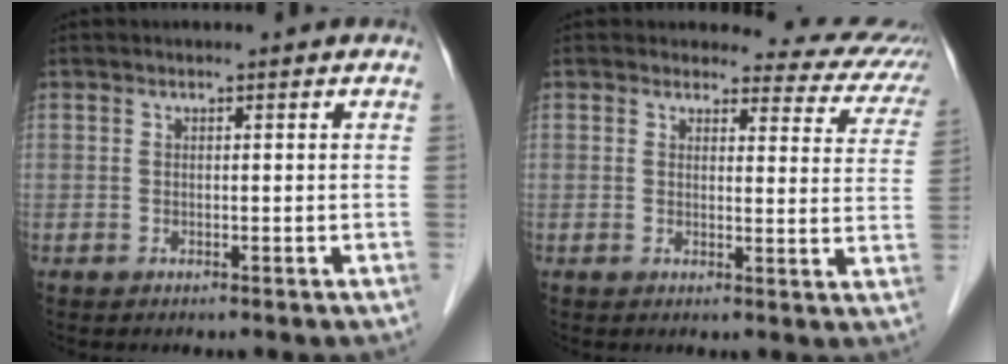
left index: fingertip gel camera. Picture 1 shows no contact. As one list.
[{"total": 10.2, "force": [9.1, 4.1, 1.7], "torque": [0.019, -0.022, 0.065]}]